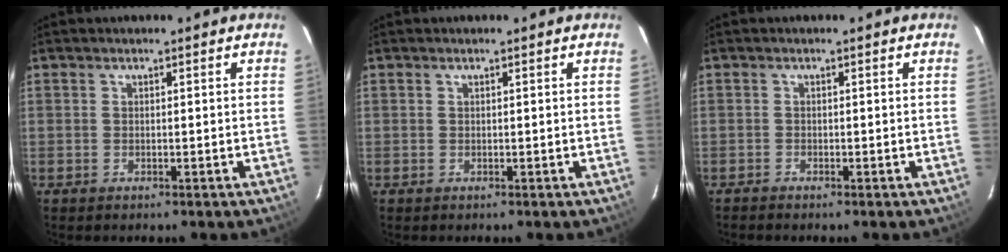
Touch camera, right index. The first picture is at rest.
{"total": 0.0}
{"total": 0.7, "force": [-0.7, 0.1, 0.0], "torque": [-0.004, -0.002, -0.014]}